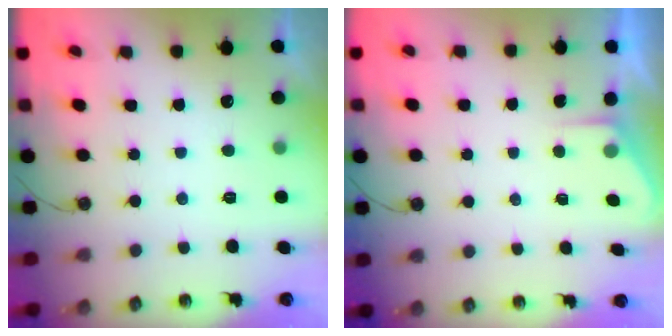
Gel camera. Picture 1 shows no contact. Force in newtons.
{"total": 2.2, "press": 2.2, "slide": 0.4}